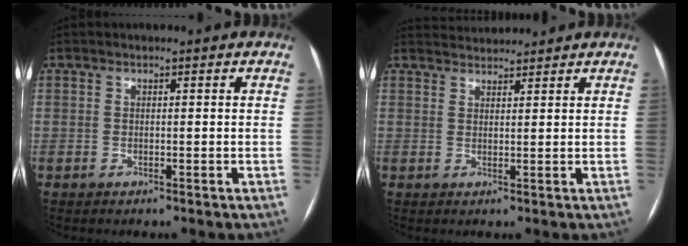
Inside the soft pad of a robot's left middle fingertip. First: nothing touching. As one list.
[{"total": 3.8, "force": [3.8, 0.1, 0.1], "torque": [-0.009, 0.025, 0.066]}]